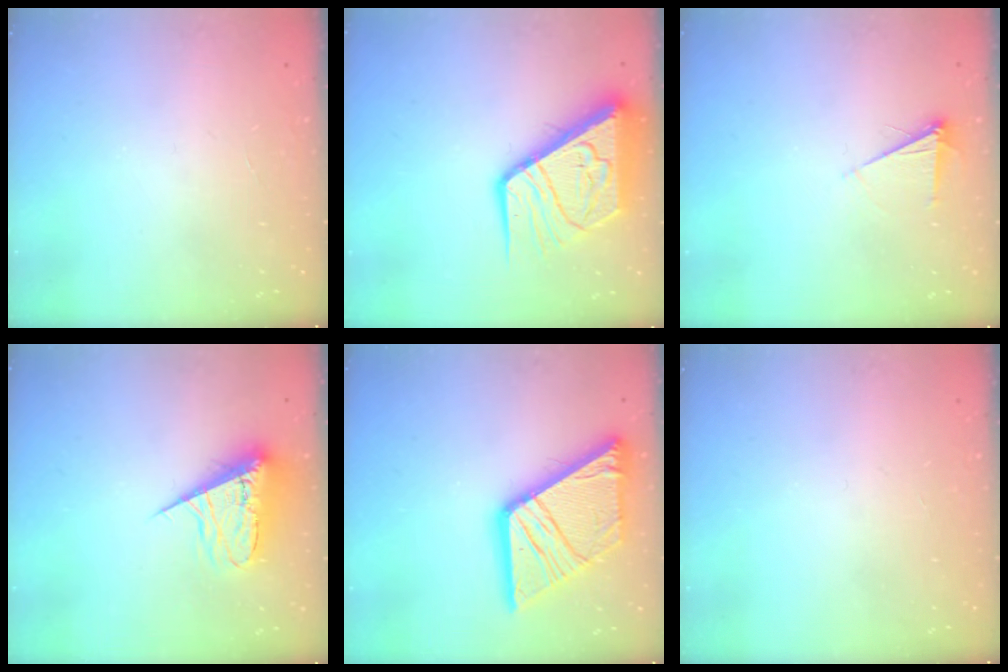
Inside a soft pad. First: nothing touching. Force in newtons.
{"total": 15.1, "press": 15.0, "slide": 1.7}
{"total": 5.4, "press": 5.4, "slide": 0.7}
{"total": 9.5, "press": 9.4, "slide": 0.7}
{"total": 23.6, "press": 23.5, "slide": 2.7}
{"total": 0.0}